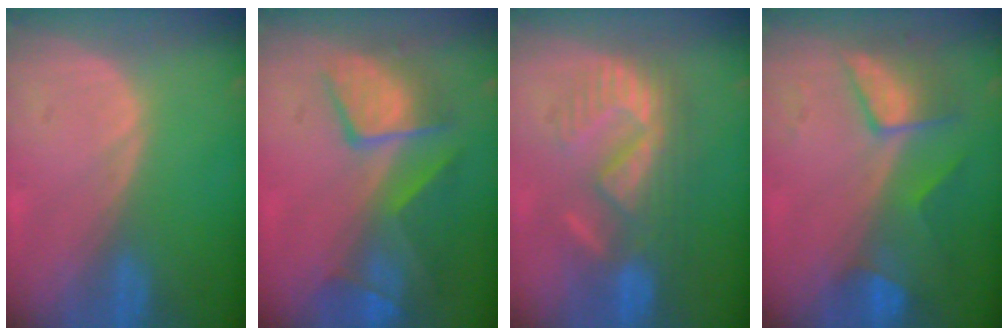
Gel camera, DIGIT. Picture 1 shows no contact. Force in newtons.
{"total": 10.0, "press": 8.6, "slide": 5.1}
{"total": 9.1, "press": 8.9, "slide": 1.9}
{"total": 7.4, "press": 6.7, "slide": 3.3}